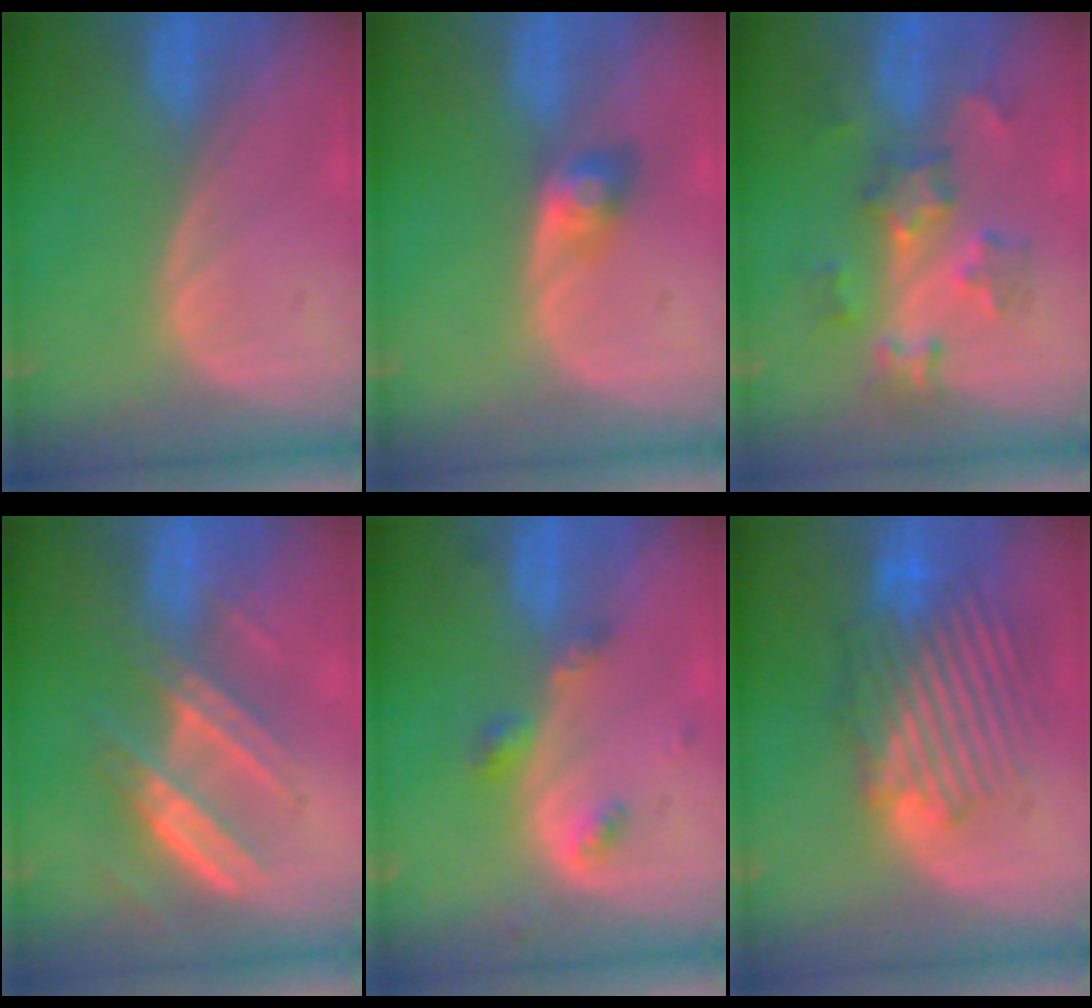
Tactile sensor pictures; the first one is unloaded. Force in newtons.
{"total": 2.9, "press": 2.8, "slide": 0.1}
{"total": 6.5, "press": 6.4, "slide": 1.3}
{"total": 7.7, "press": 7.0, "slide": 3.1}
{"total": 3.4, "press": 3.4, "slide": 0.5}
{"total": 10.0, "press": 9.1, "slide": 4.0}